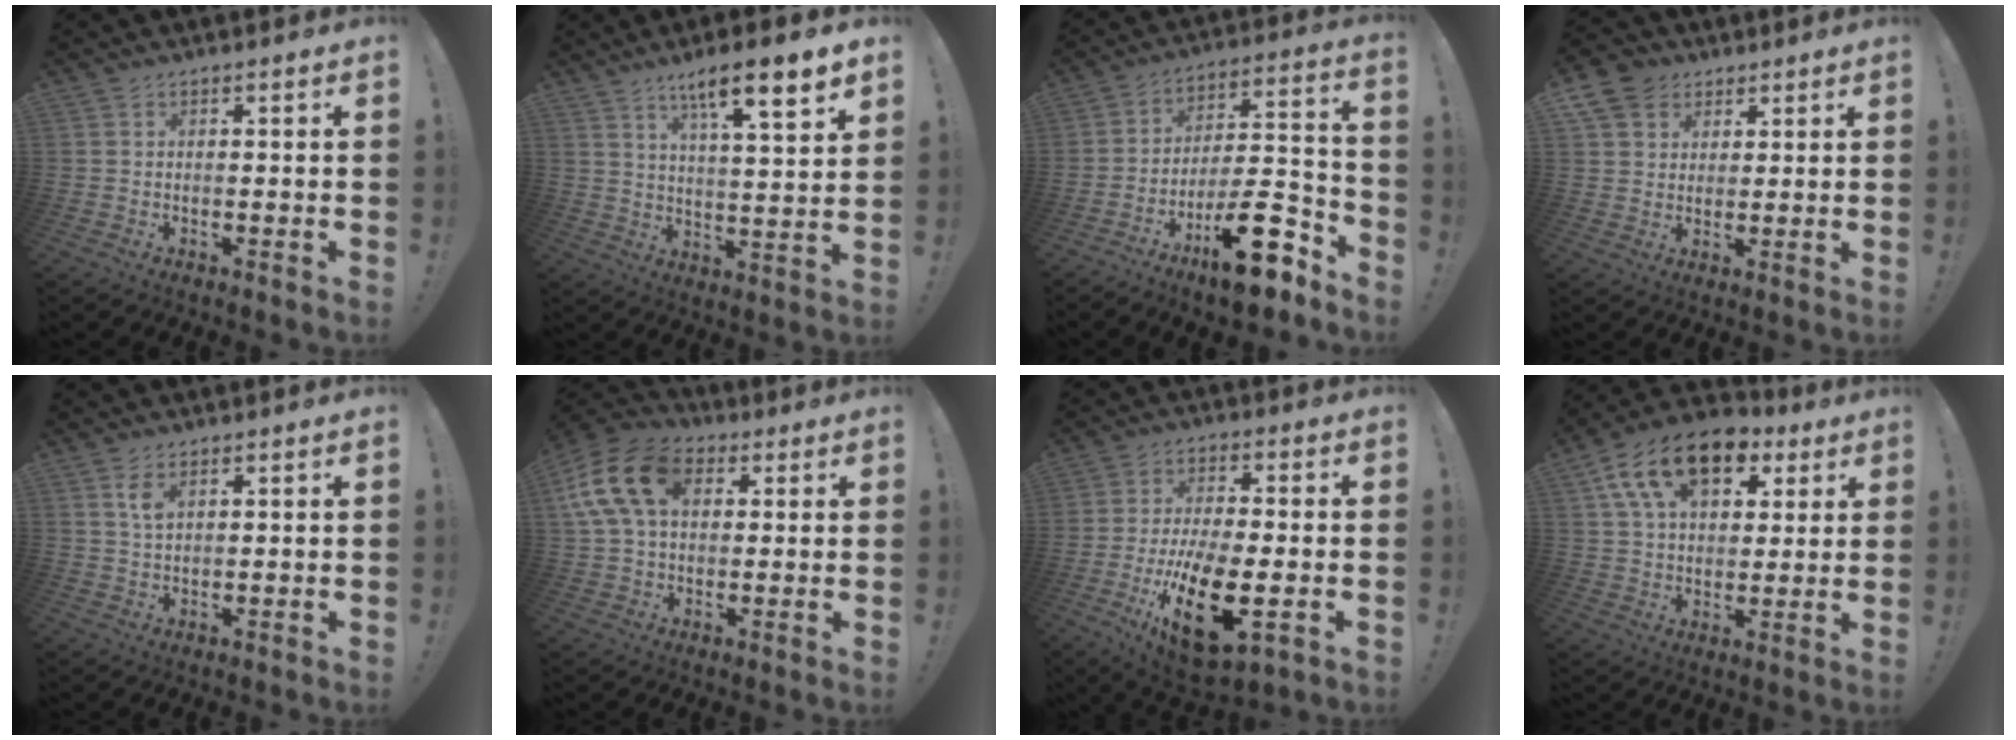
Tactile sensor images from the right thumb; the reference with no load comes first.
{"total": 12.7, "force": [7.9, 2.1, 9.7], "torque": [-0.151, -0.043, 0.122]}
{"total": 19.5, "force": [-12.3, 6.1, 13.9], "torque": [-0.189, 0.083, -0.193]}
{"total": 8.5, "force": [4.5, 6.7, 2.5], "torque": [-0.042, -0.023, 0.091]}
{"total": 3.6, "force": [1.9, 1.5, 2.7], "torque": [-0.042, -0.006, 0.031]}
{"total": 17.3, "force": [5.1, 11.8, 11.6], "torque": [-0.225, -0.001, 0.095]}
{"total": 18.9, "force": [-6.0, 8.1, 16.0], "torque": [-0.276, 0.015, -0.087]}
{"total": 17.3, "force": [8.4, 10.6, 10.8], "torque": [-0.186, -0.026, 0.155]}